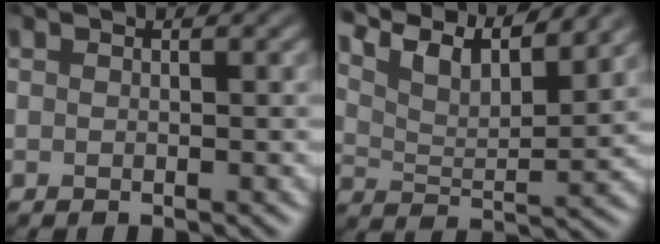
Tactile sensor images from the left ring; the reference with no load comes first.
{"total": 8.5, "force": [6.7, 2.1, 4.8], "torque": [-0.093, 0.011, 0.110]}